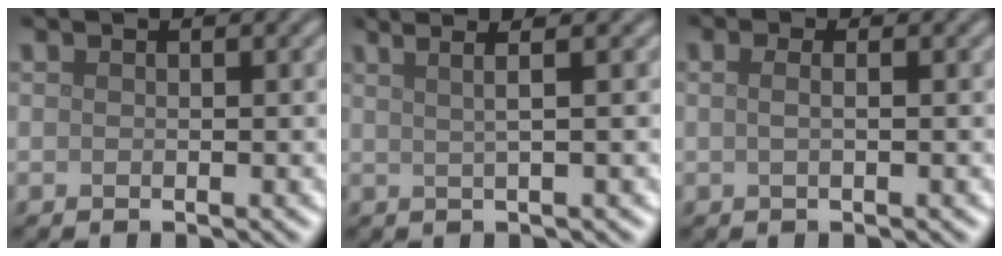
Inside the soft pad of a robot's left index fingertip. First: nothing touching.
{"total": 4.7, "force": [2.4, 1.8, 3.6], "torque": [-0.039, 0.031, 0.001]}
{"total": 1.7, "force": [0.5, 0.8, 1.4], "torque": [-0.019, 0.002, -0.009]}